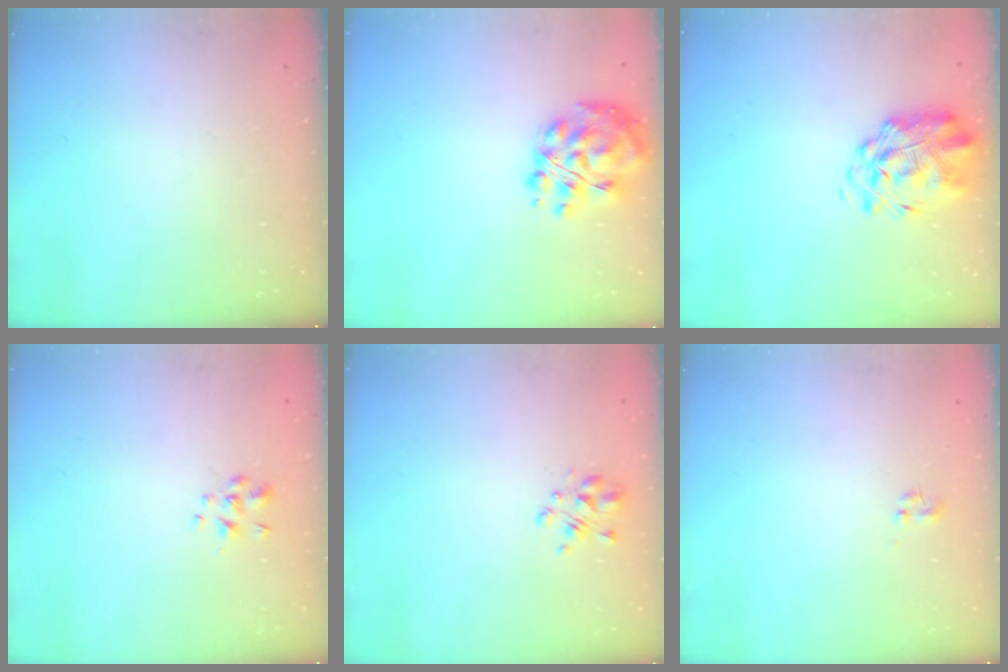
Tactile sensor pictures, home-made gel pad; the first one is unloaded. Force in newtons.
{"total": 12.6, "press": 12.1, "slide": 3.3}
{"total": 3.3, "press": 2.8, "slide": 1.7}
{"total": 1.6, "press": 1.4, "slide": 0.7}
{"total": 2.5, "press": 2.4, "slide": 0.8}
{"total": 0.0}